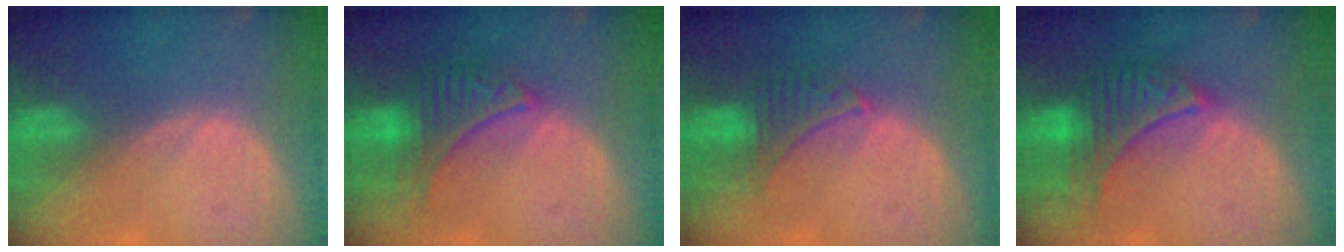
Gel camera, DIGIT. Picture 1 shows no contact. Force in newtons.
{"total": 6.8, "press": 6.8, "slide": 0.2}
{"total": 4.8, "press": 4.8, "slide": 0.5}
{"total": 8.2, "press": 8.2, "slide": 0.4}